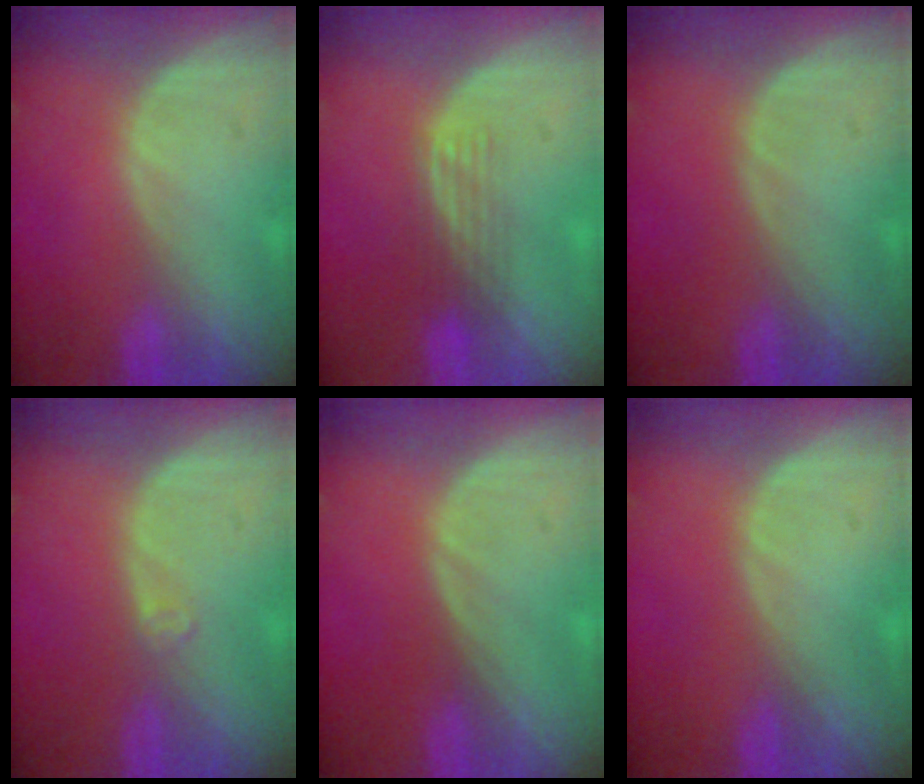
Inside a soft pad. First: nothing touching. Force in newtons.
{"total": 2.9, "press": 2.8, "slide": 1.0}
{"total": 0.0}
{"total": 1.1, "press": 0.8, "slide": 0.7}
{"total": 0.0}
{"total": 0.0}